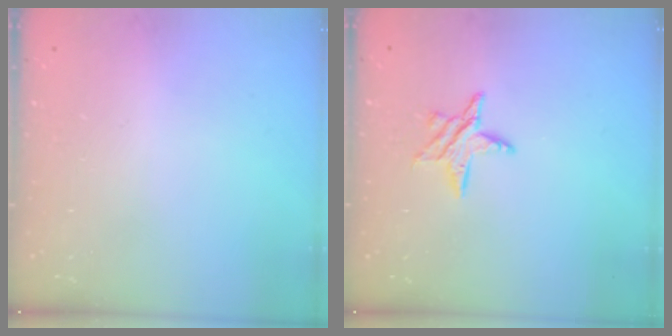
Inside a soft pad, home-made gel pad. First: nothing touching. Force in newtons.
{"total": 7.2, "press": 7.2, "slide": 0.7}